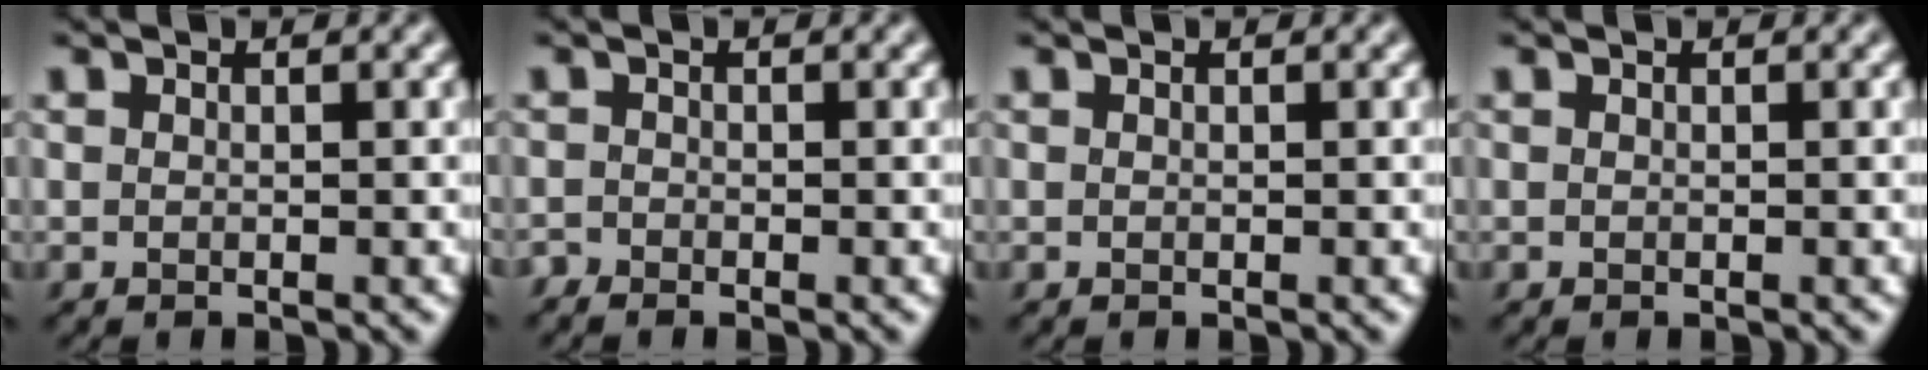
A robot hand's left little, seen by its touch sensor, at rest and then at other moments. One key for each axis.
{"total": 0.8, "fx": -0.7, "fy": 0.3, "fz": 0.1, "tx": -0.001, "ty": 0.000, "tz": -0.017}
{"total": 0.0}
{"total": 0.0}